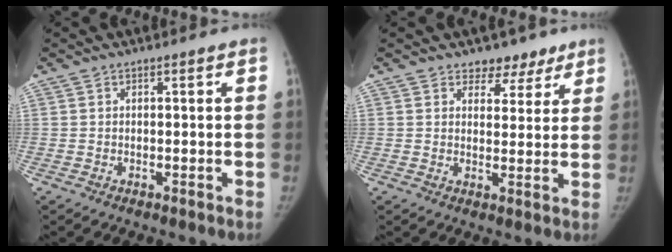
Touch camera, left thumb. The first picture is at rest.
{"total": 5.4, "force": [3.9, 3.5, 1.0], "torque": [0.028, -0.020, 0.055]}